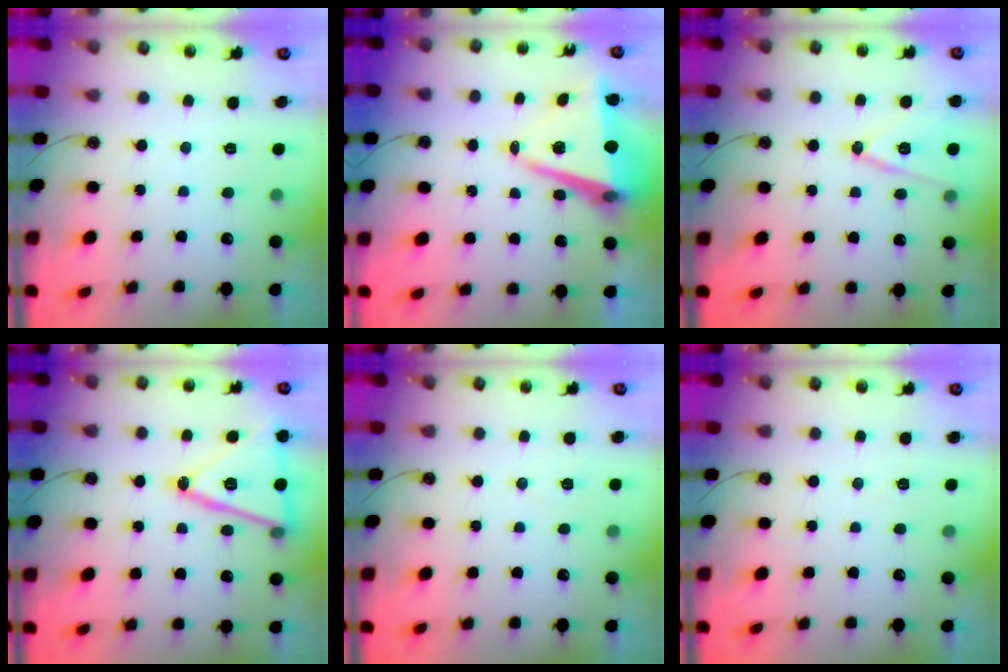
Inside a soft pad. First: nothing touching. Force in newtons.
{"total": 10.4, "press": 9.9, "slide": 3.4}
{"total": 12.3, "press": 11.9, "slide": 3.2}
{"total": 19.0, "press": 18.7, "slide": 3.4}
{"total": 6.3, "press": 4.7, "slide": 4.2}
{"total": 4.8, "press": 2.0, "slide": 4.3}